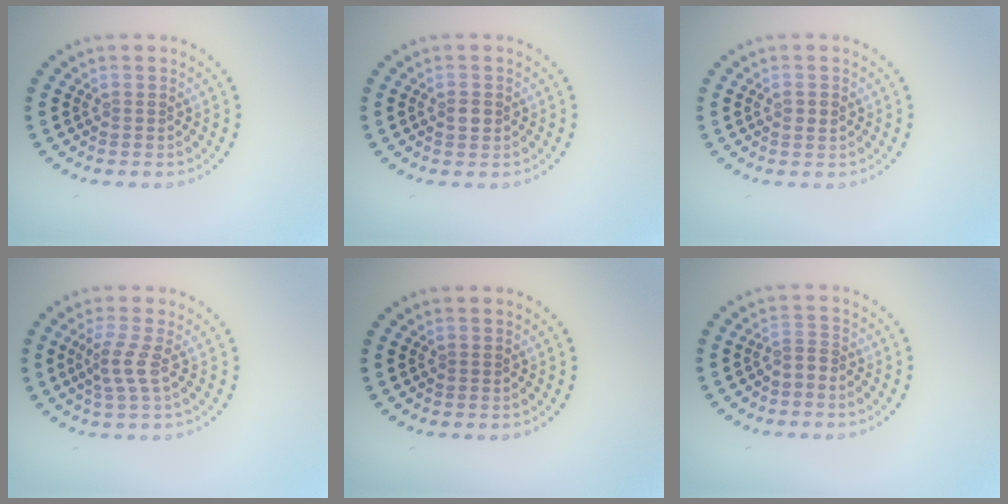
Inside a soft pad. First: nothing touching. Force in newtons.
{"total": 1.4, "press": 1.4, "slide": 0.2}
{"total": 1.1, "press": 1.0, "slide": 0.3}
{"total": 2.1, "press": 1.4, "slide": 1.5}
{"total": 0.0}
{"total": 1.2, "press": 0.7, "slide": 1.0}